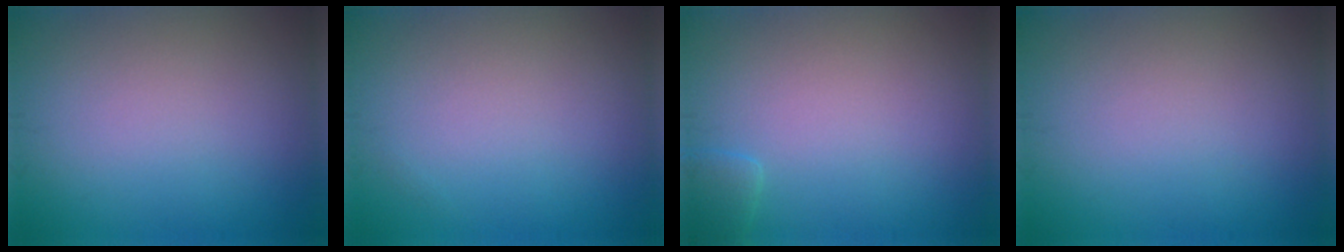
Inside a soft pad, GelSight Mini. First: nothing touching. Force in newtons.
{"total": 0.0}
{"total": 1.3, "press": 1.3, "slide": 0.1}
{"total": 0.0}